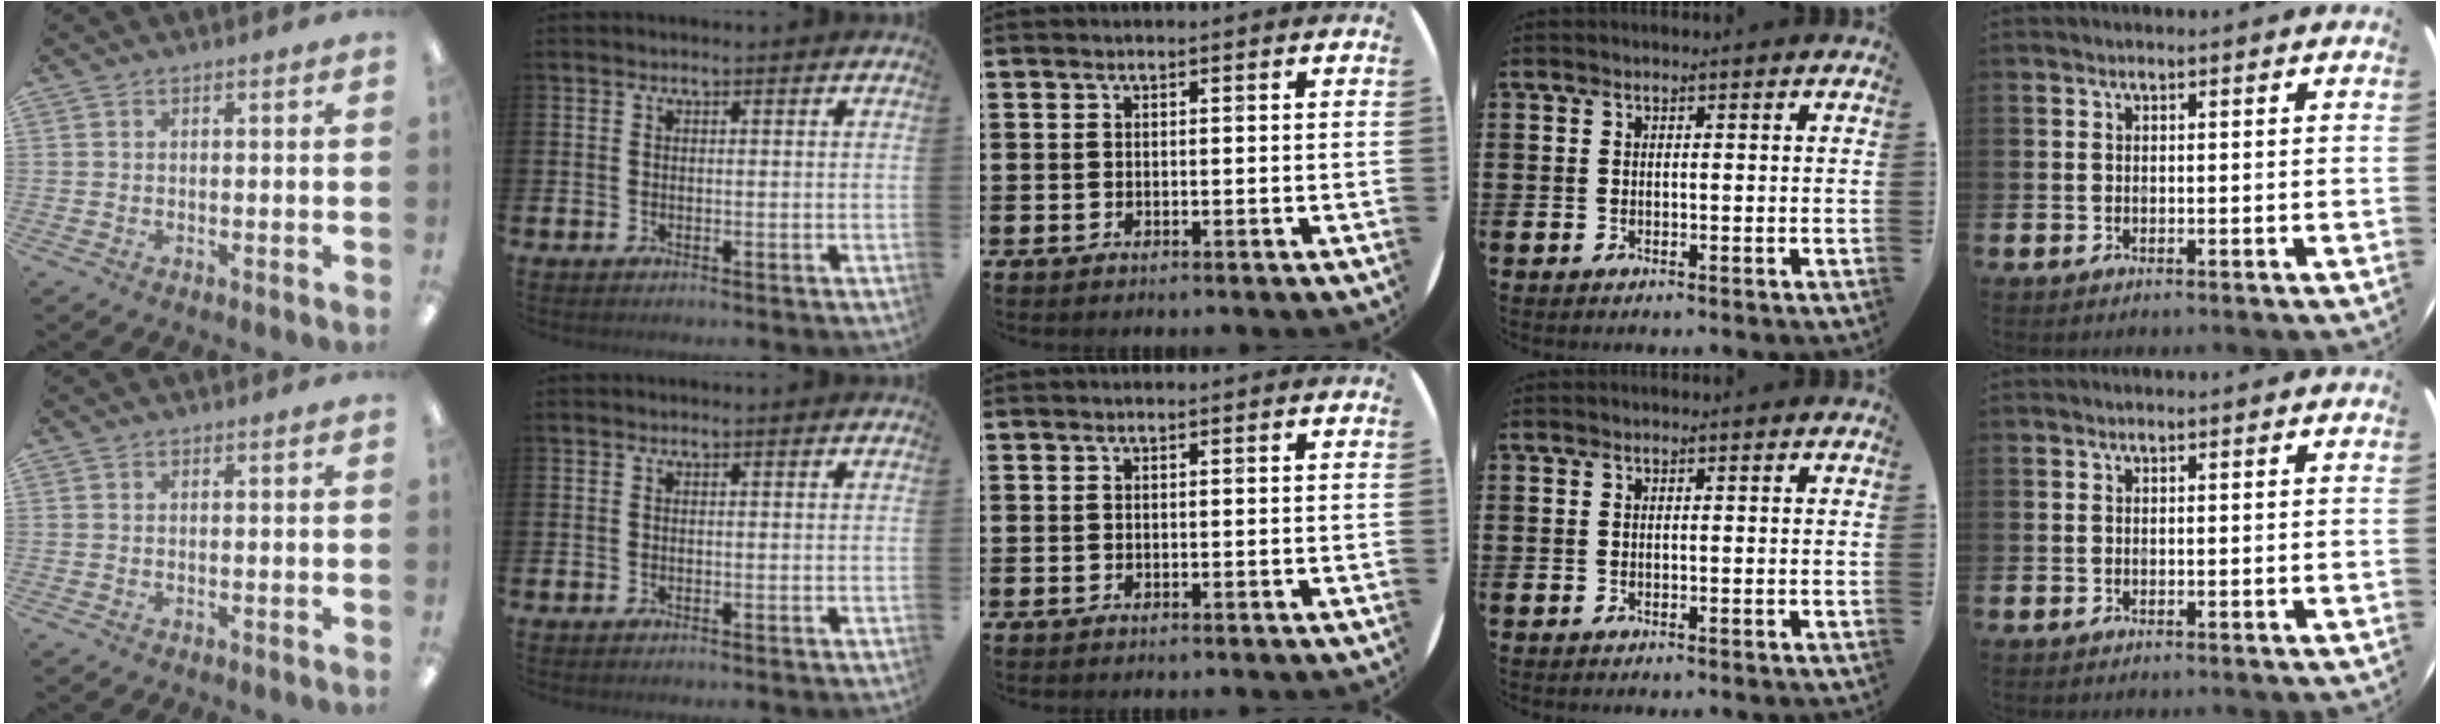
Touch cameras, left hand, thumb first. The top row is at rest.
{}